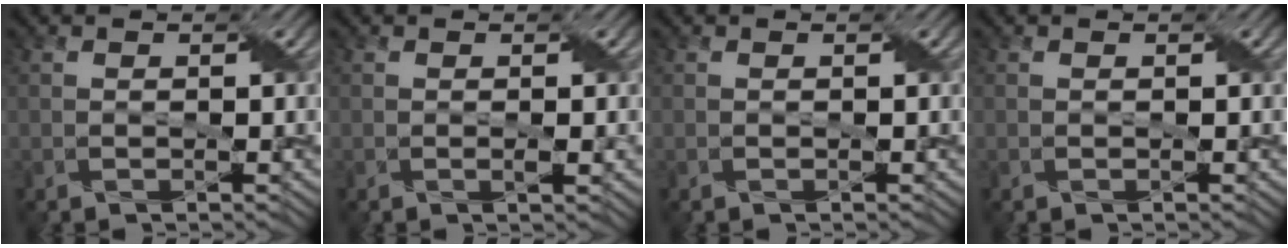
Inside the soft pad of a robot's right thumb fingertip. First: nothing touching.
{"total": 0.9, "force": [0.0, 0.1, 0.9], "torque": [-0.015, 0.000, -0.001]}
{"total": 0.0}
{"total": 0.0}